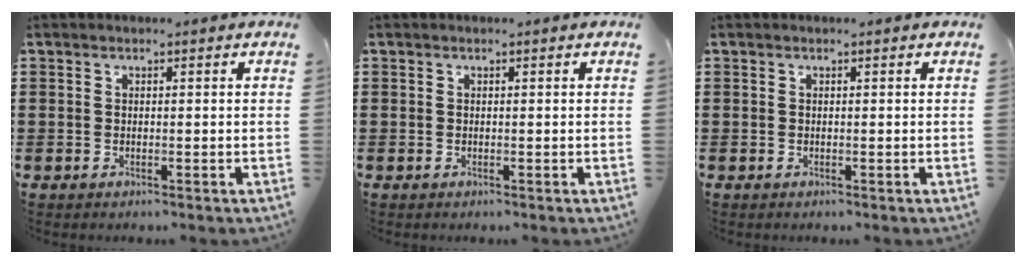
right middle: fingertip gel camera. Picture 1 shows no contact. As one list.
[{"total": 0.0}, {"total": 0.0}]